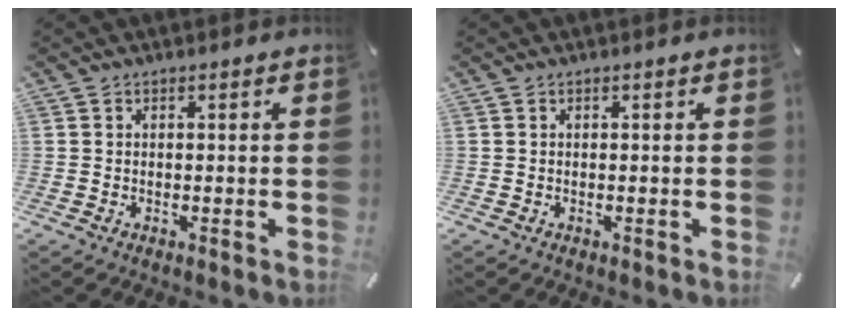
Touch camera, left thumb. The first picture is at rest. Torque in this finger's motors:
{"motor_torque": [0.02, 0.20, 0.06, 0.01, 0.03]}